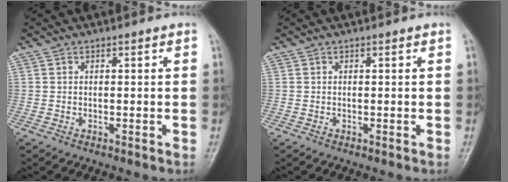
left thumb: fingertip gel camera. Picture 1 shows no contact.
{"total": 0.0}